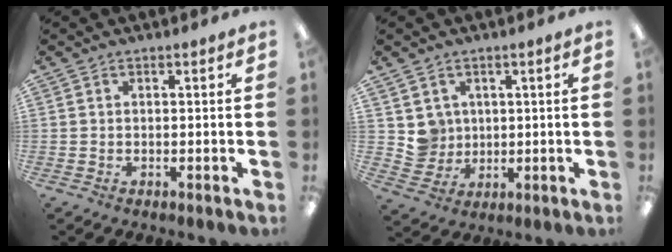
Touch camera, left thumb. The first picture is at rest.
{"total": 5.4, "force": [2.3, 4.9, -0.2], "torque": [-0.006, -0.007, 0.045]}